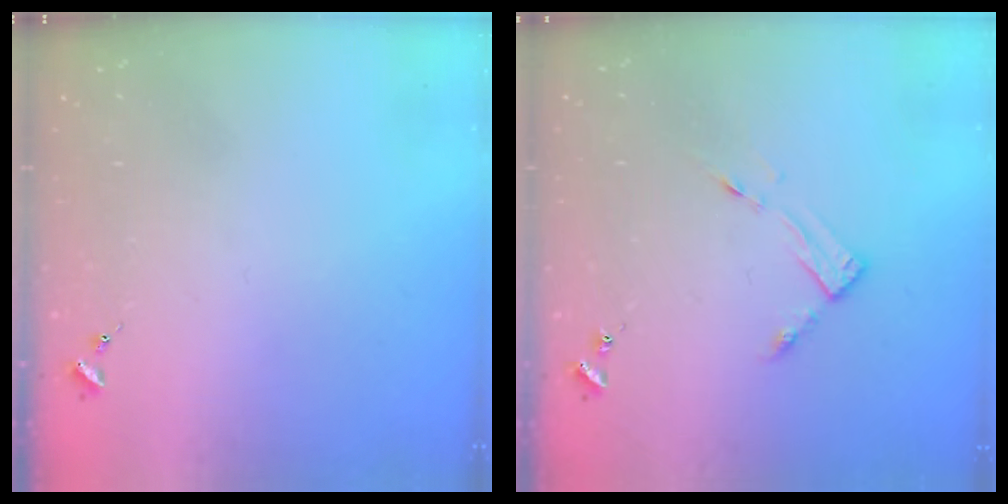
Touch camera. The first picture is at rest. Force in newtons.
{"total": 4.2, "press": 4.2, "slide": 0.5}